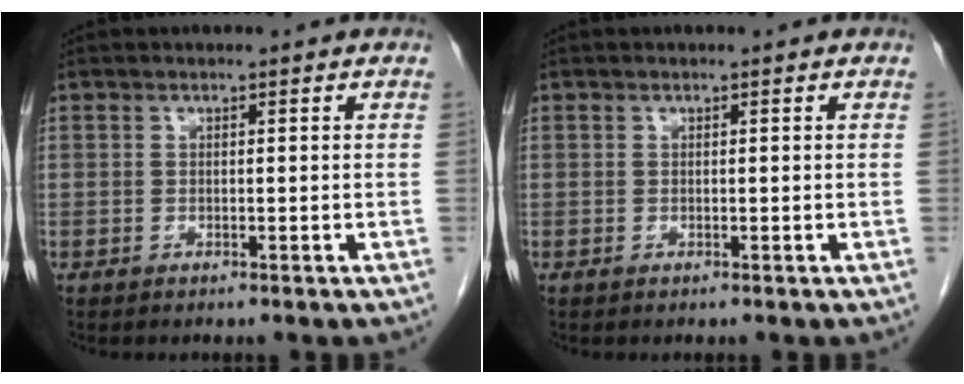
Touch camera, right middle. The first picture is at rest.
{"total": 0.0}